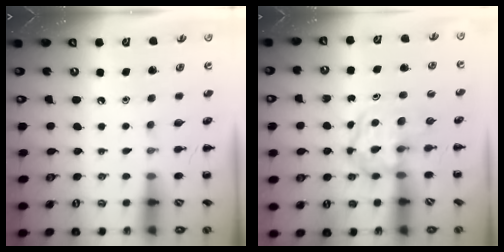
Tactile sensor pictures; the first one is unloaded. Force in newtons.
{"total": 3.8, "press": 3.7, "slide": 0.4}